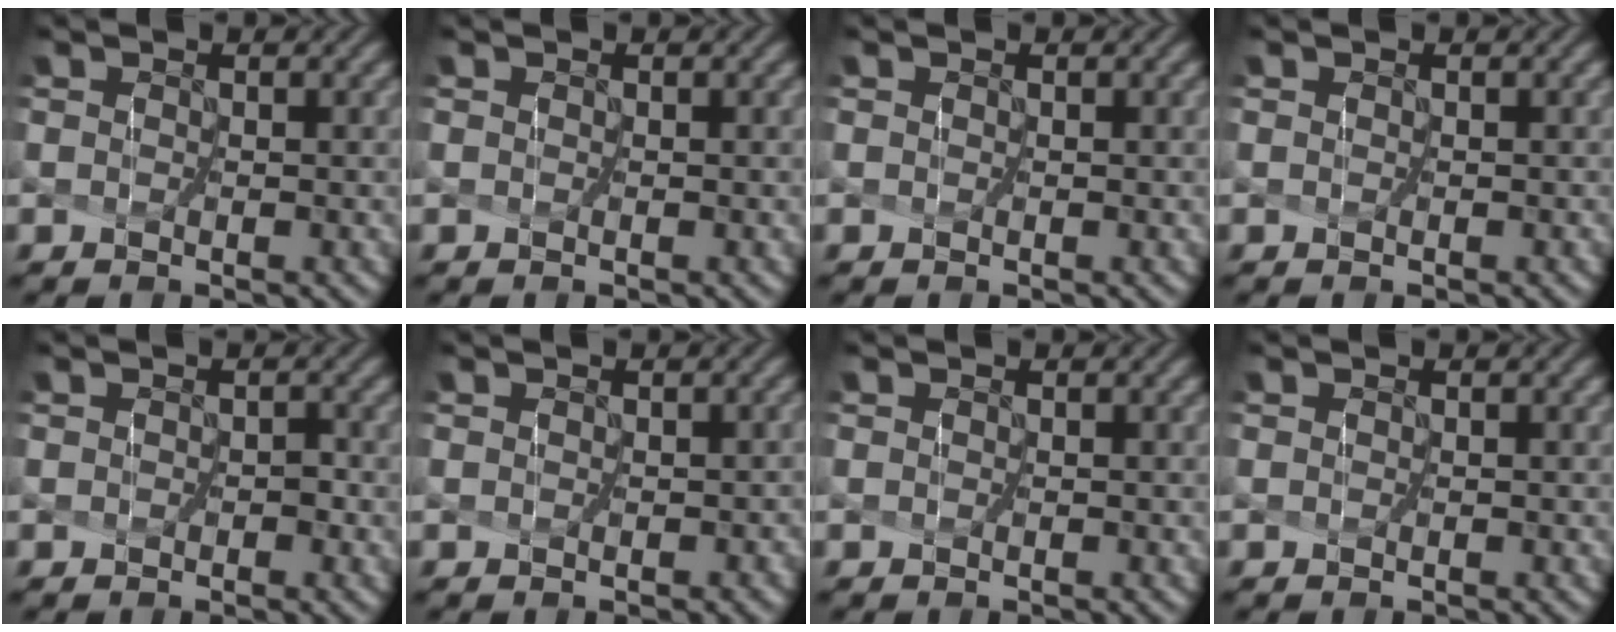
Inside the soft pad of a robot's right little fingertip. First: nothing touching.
{"total": 0.0}
{"total": 0.0}
{"total": 0.0}
{"total": 0.9, "force": [-0.5, 0.5, 0.5], "torque": [-0.002, -0.004, -0.004]}
{"total": 1.3, "force": [-0.4, 1.0, 0.8], "torque": [0.002, 0.000, -0.006]}
{"total": 0.0}
{"total": 0.0}